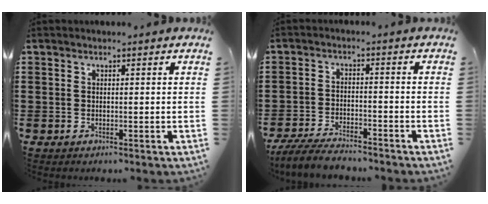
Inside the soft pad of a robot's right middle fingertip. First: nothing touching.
{"total": 5.0, "force": [-4.6, 0.7, 1.8], "torque": [-0.041, -0.003, -0.093]}